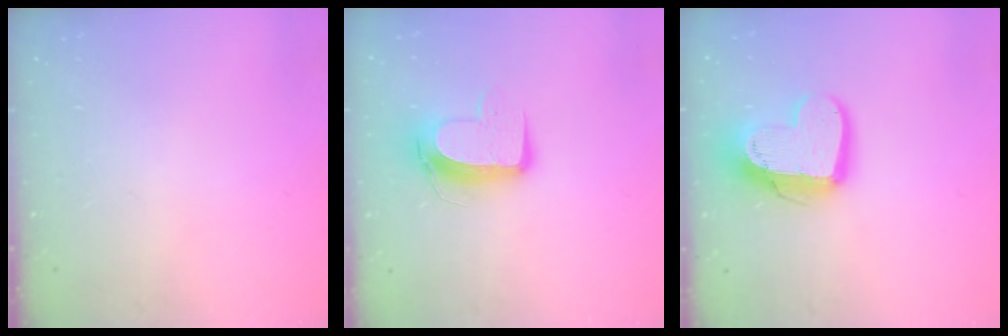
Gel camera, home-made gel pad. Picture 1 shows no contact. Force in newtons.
{"total": 10.5, "press": 10.4, "slide": 0.8}
{"total": 15.6, "press": 15.5, "slide": 1.6}